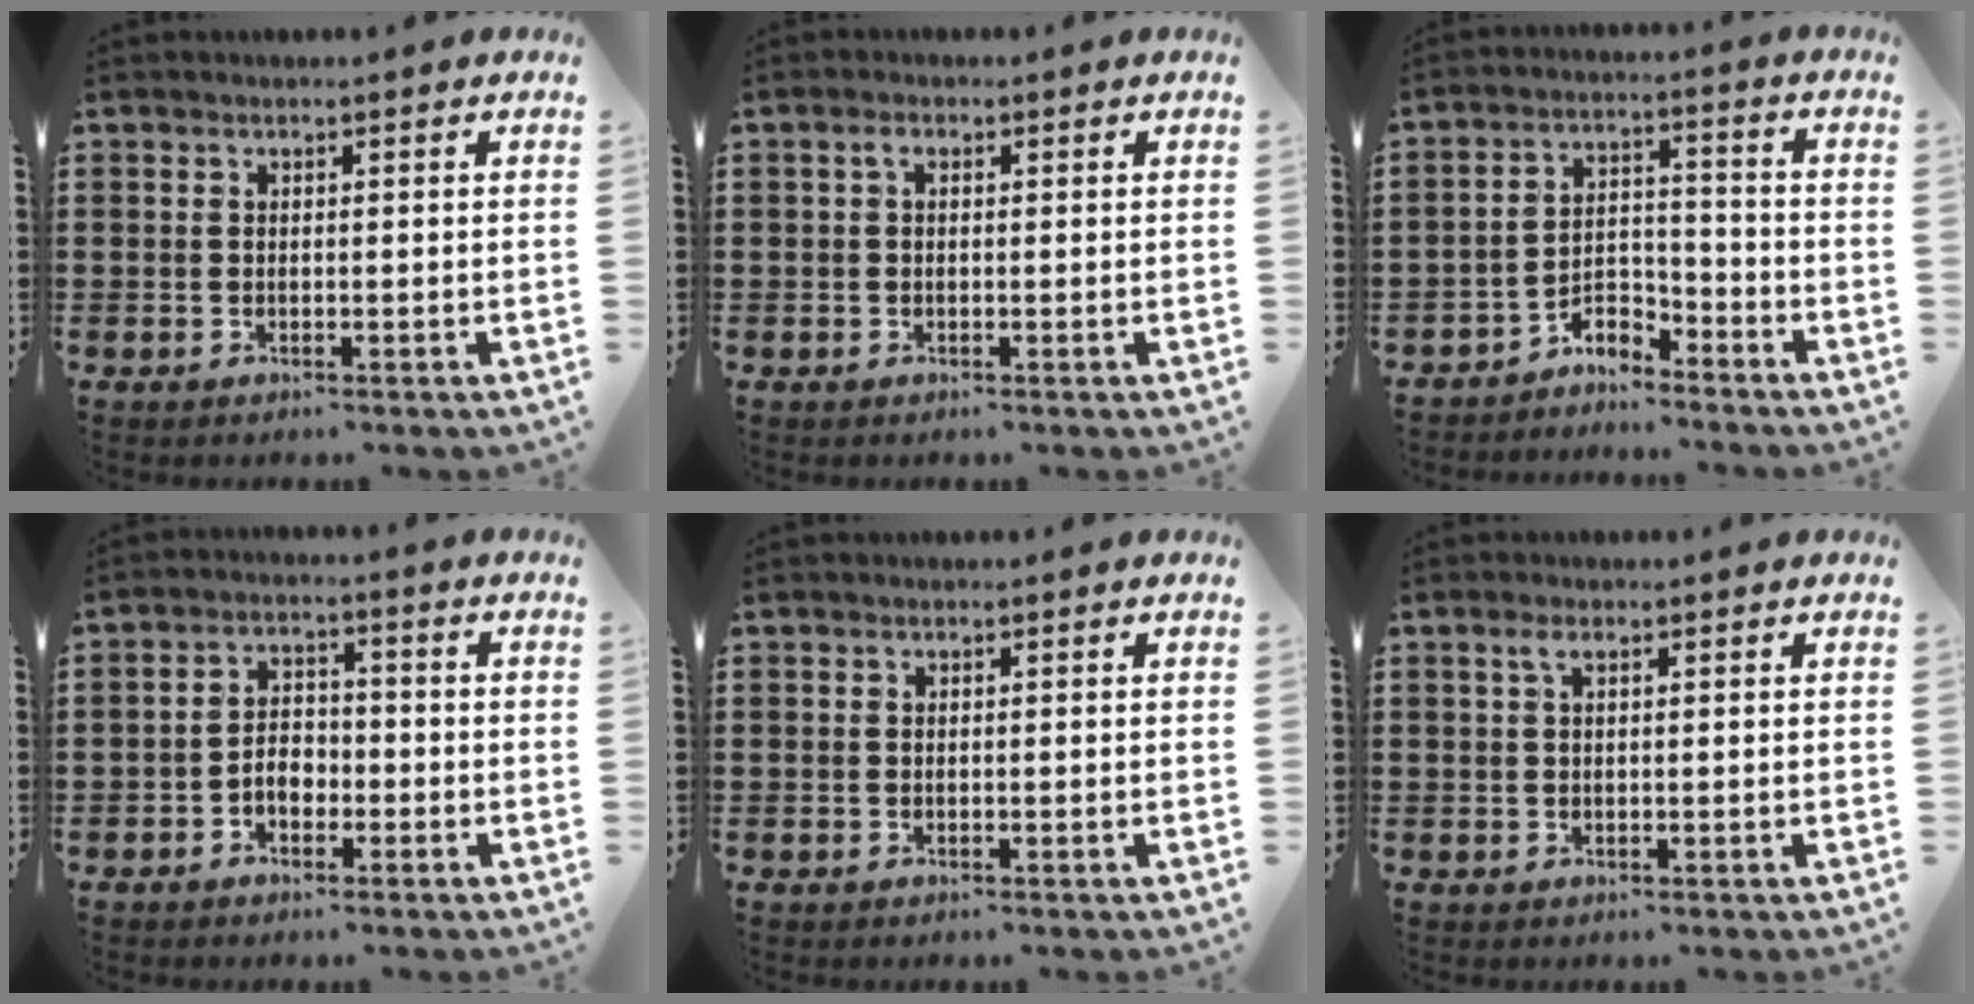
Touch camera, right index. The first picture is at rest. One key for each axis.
{"total": 1.3, "fx": 0.2, "fy": 0.7, "fz": 1.0, "tx": -0.022, "ty": 0.006, "tz": 0.001}
{"total": 4.4, "fx": -4.1, "fy": 1.1, "fz": 0.8, "tx": -0.017, "ty": 0.008, "tz": -0.084}
{"total": 3.6, "fx": -1.7, "fy": 2.4, "fz": 2.0, "tx": -0.040, "ty": 0.007, "tz": -0.034}
{"total": 0.0}
{"total": 1.4, "fx": 0.5, "fy": 0.5, "fz": 1.2, "tx": -0.026, "ty": 0.005, "tz": 0.008}